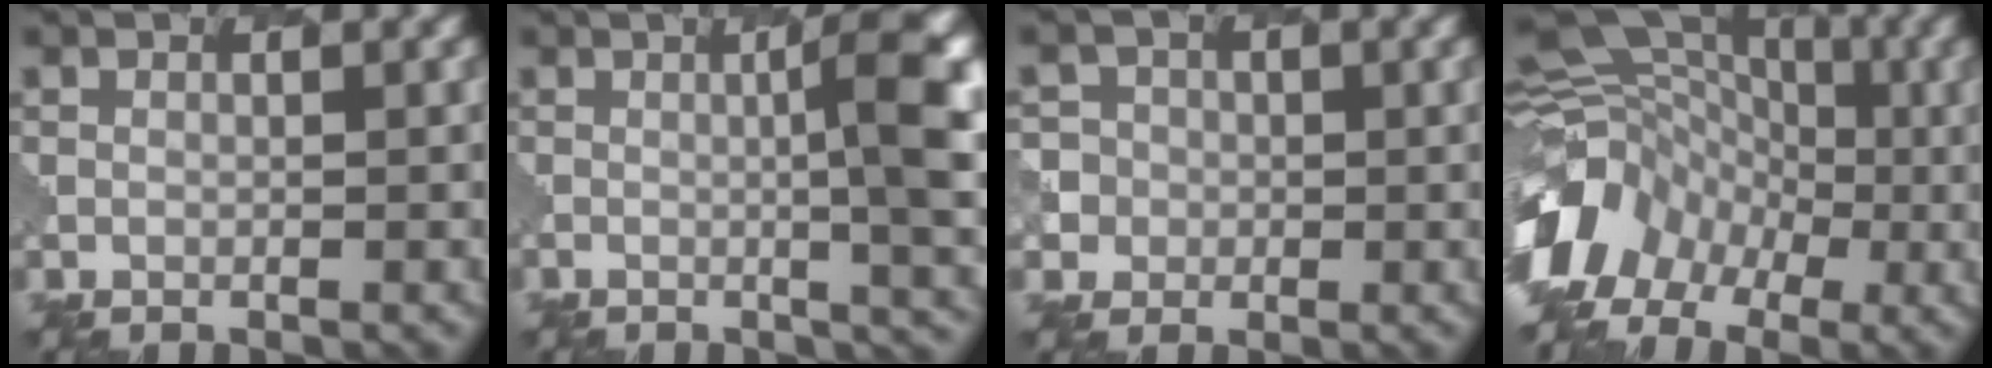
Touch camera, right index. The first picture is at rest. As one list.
[{"total": 8.1, "force": [0.1, 1.7, 7.9], "torque": [-0.101, 0.004, 0.006]}, {"total": 4.7, "force": [-0.3, 4.7, 0.7], "torque": [-0.005, 0.021, -0.023]}, {"total": 11.3, "force": [-3.8, 9.2, 5.3], "torque": [-0.114, 0.000, -0.062]}]